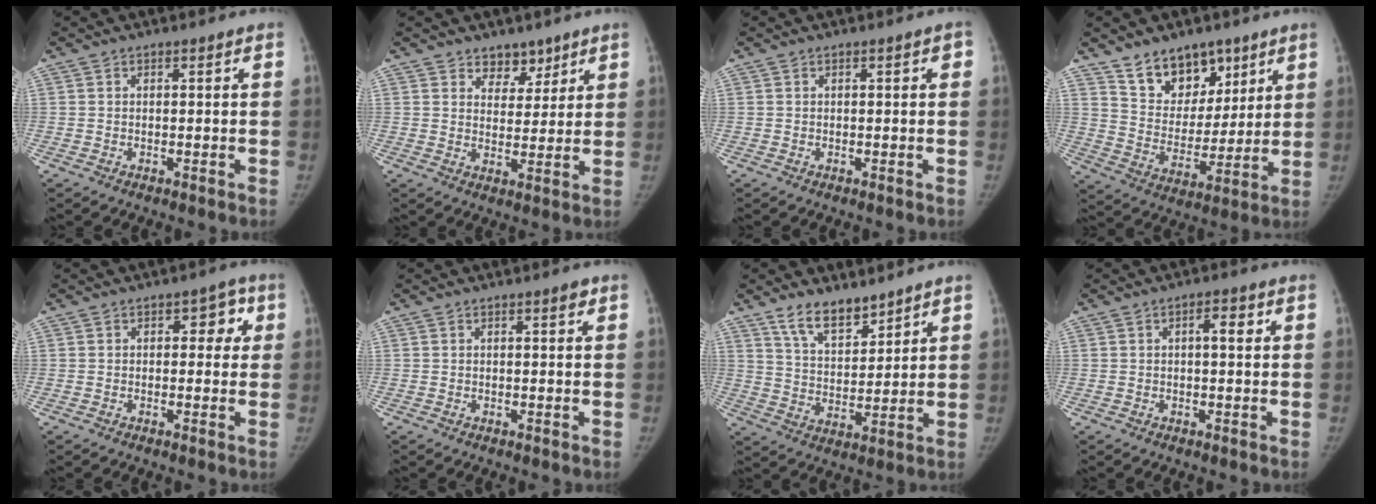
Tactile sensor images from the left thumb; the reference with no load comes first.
{"total": 5.1, "force": [3.8, 3.4, 1.0], "torque": [0.019, -0.025, 0.060]}
{"total": 1.1, "force": [0.2, 0.5, 0.9], "torque": [-0.007, 0.003, 0.001]}
{"total": 13.2, "force": [8.9, 8.2, 5.2], "torque": [-0.034, -0.059, 0.163]}
{"total": 4.4, "force": [1.1, 2.9, 3.1], "torque": [0.000, 0.004, 0.004]}
{"total": 1.0, "force": [0.6, 0.3, 0.8], "torque": [-0.010, -0.001, 0.008]}
{"total": 8.7, "force": [6.8, 3.8, 4.0], "torque": [-0.041, -0.051, 0.129]}
{"total": 2.8, "force": [0.7, 1.0, 2.5], "torque": [-0.034, 0.004, 0.007]}